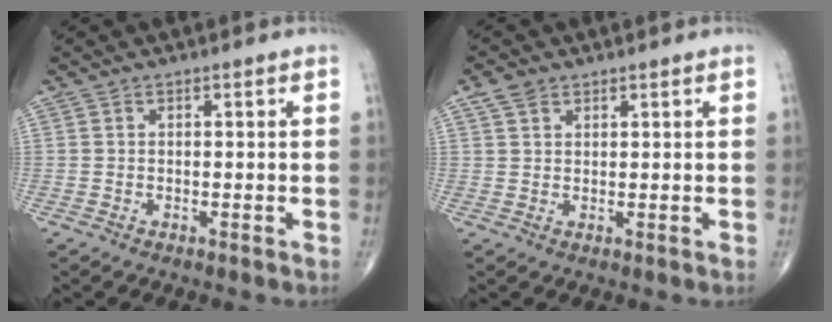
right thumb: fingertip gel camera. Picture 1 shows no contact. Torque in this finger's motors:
{"motor_torque": [-0.39, 0.36, 0.05, 0.09, 0.03]}